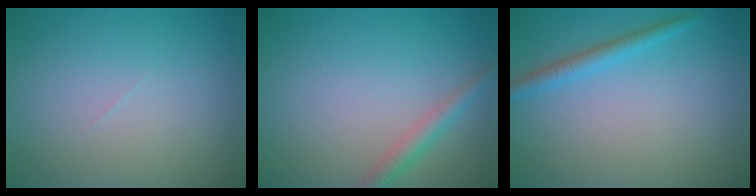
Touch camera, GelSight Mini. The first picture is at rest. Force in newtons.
{"total": 2.0, "press": 2.0, "slide": 0.0}
{"total": 2.0, "press": 2.0, "slide": 0.1}